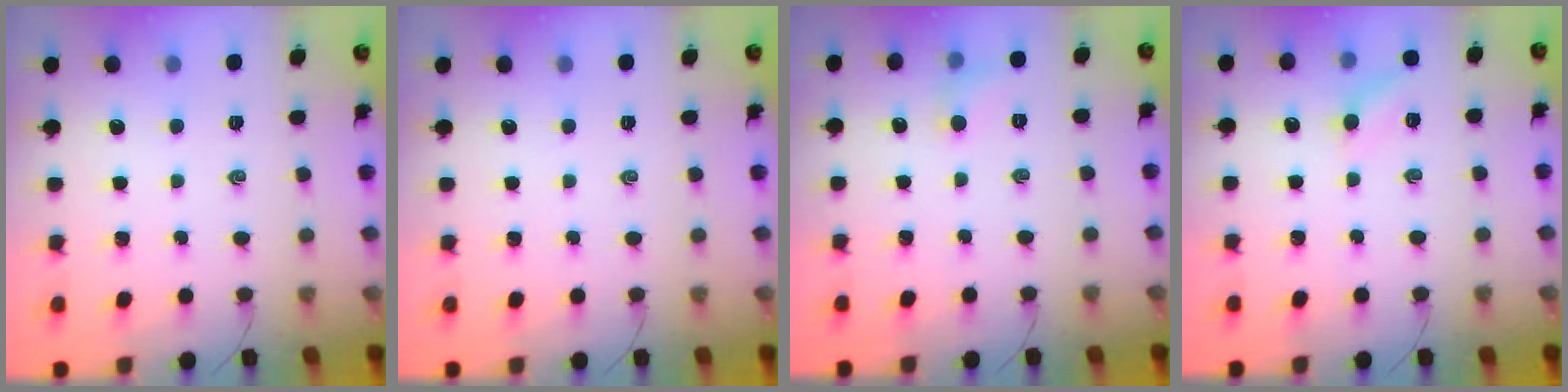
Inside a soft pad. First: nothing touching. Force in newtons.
{"total": 0.0}
{"total": 5.1, "press": 4.8, "slide": 1.7}
{"total": 6.5, "press": 6.2, "slide": 2.0}